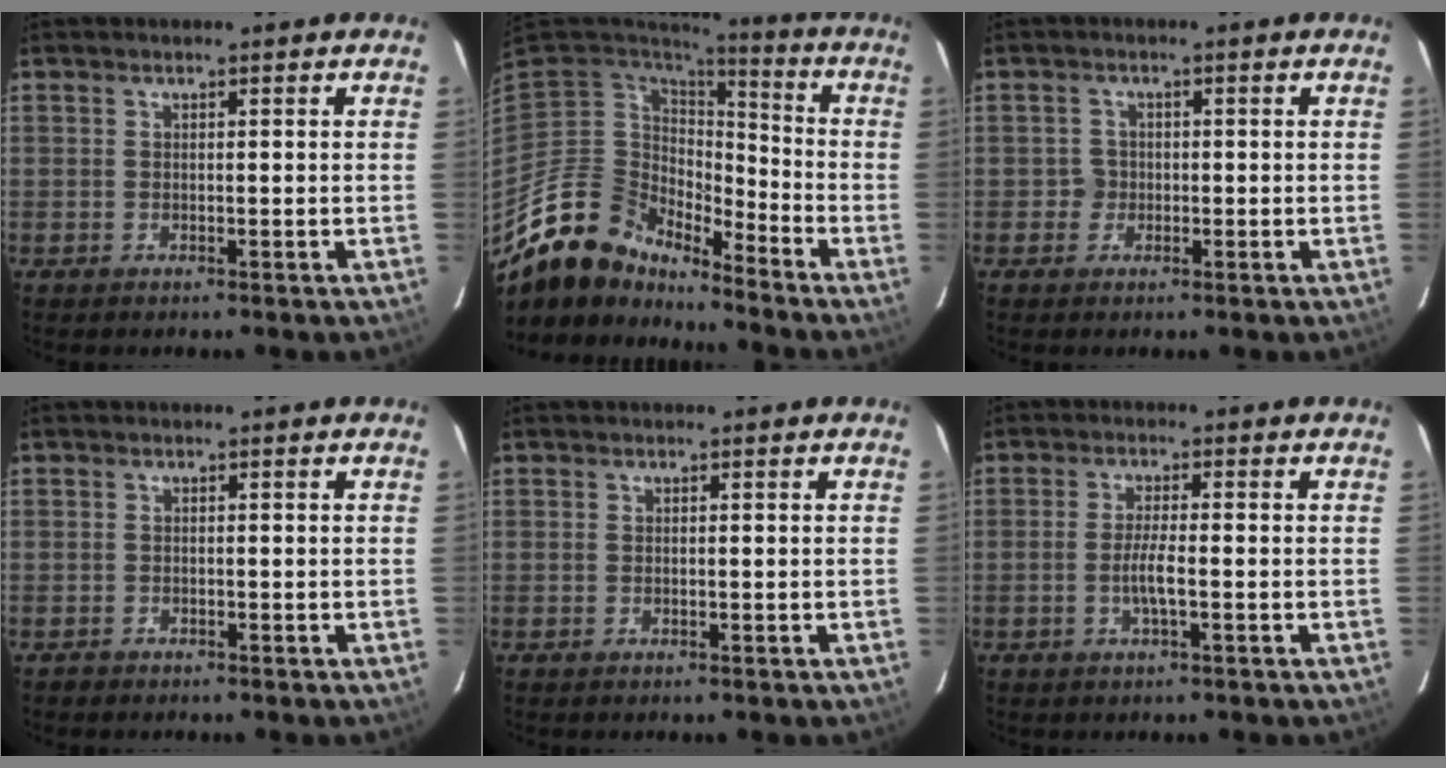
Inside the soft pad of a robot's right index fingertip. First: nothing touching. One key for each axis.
{"total": 13.5, "fx": -12.2, "fy": 5.2, "fz": 2.6, "tx": -0.058, "ty": 0.017, "tz": -0.228}
{"total": 2.1, "fx": -0.6, "fy": 2.0, "fz": 0.0, "tx": 0.002, "ty": 0.009, "tz": -0.010}
{"total": 1.1, "fx": -0.8, "fy": 0.8, "fz": -0.2, "tx": -0.001, "ty": 0.005, "tz": -0.014}
{"total": 0.0}
{"total": 3.7, "fx": -1.1, "fy": 0.2, "fz": 3.5, "tx": -0.067, "ty": -0.004, "tz": -0.021}